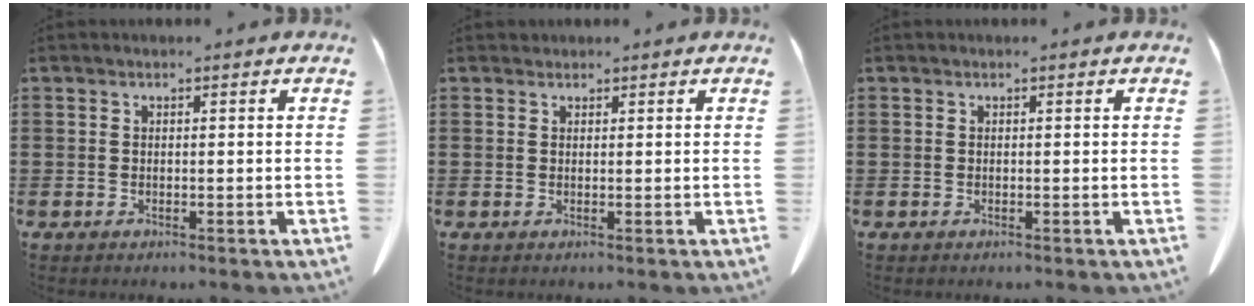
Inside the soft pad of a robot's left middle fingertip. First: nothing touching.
{"total": 0.7, "force": [0.6, 0.3, -0.1], "torque": [0.000, 0.001, 0.012]}
{"total": 0.0}